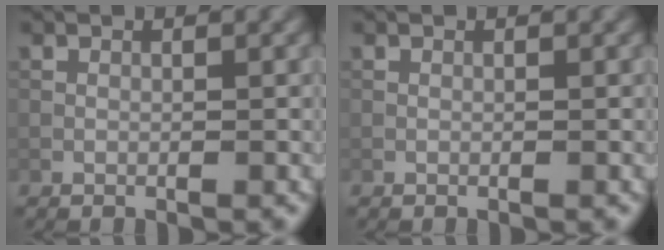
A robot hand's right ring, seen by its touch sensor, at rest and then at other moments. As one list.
[{"total": 0.0}]